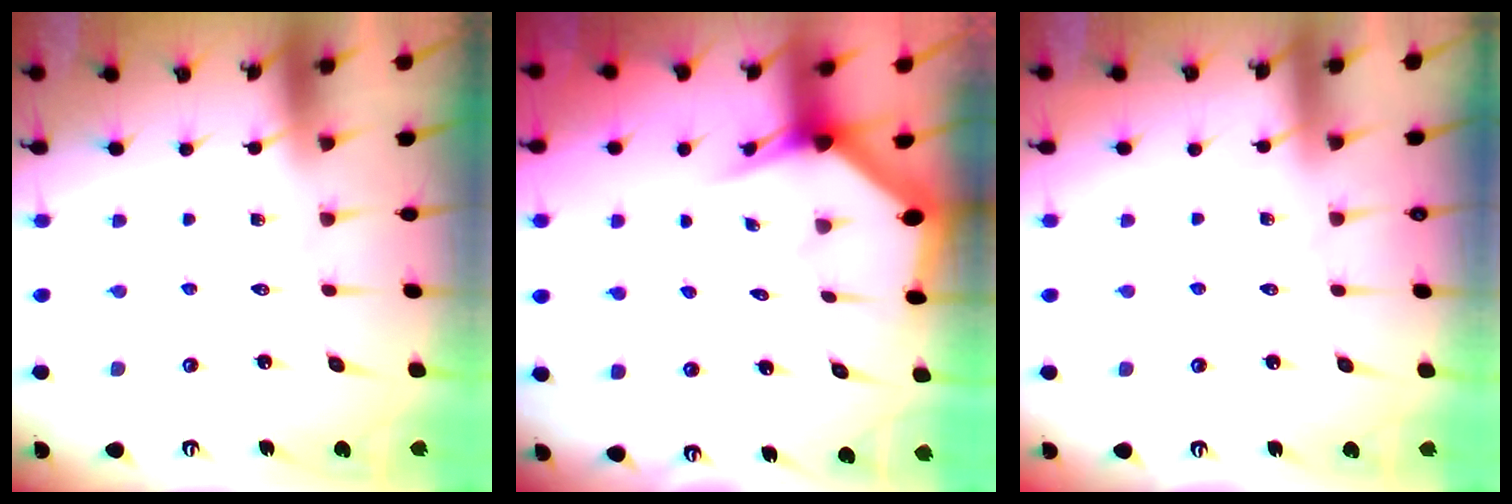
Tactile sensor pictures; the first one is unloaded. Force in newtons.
{"total": 2.9, "press": 2.9, "slide": 0.1}
{"total": 3.2, "press": 3.2, "slide": 0.4}